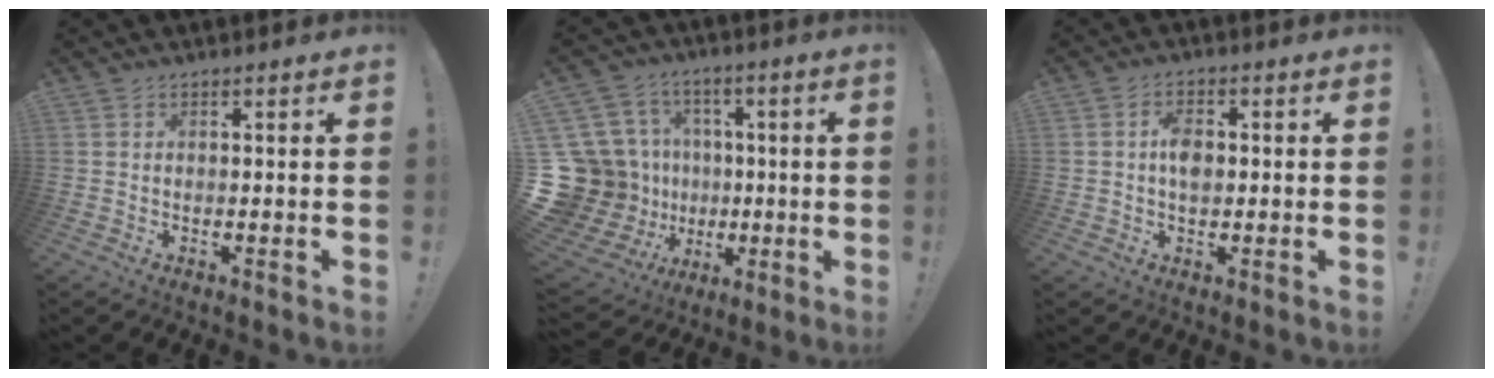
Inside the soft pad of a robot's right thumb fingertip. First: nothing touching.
{"total": 21.0, "force": [-1.2, 18.7, 9.5], "torque": [-0.207, -0.012, 0.045]}
{"total": 5.1, "force": [0.2, 3.2, 4.0], "torque": [-0.072, 0.005, 0.001]}